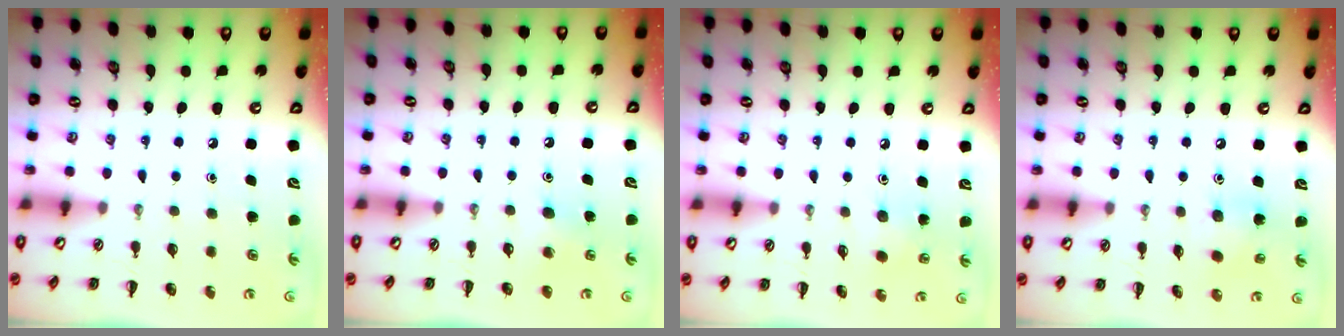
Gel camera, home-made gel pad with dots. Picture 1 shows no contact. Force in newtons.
{"total": 4.5, "press": 4.3, "slide": 1.4}
{"total": 4.0, "press": 3.8, "slide": 1.0}
{"total": 6.4, "press": 6.2, "slide": 1.5}